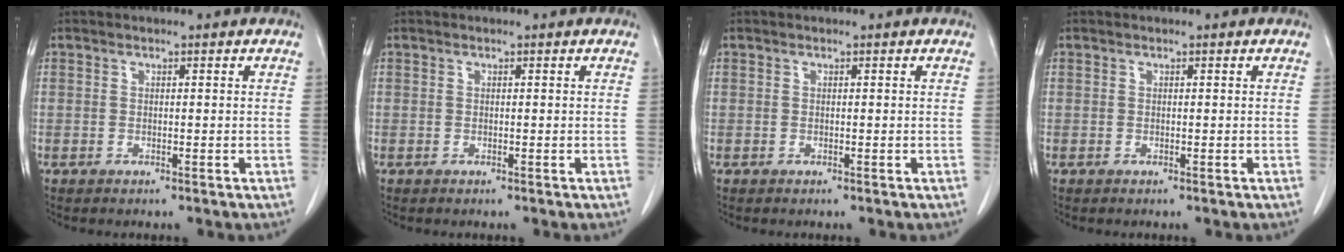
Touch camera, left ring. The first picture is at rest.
{"total": 0.0}
{"total": 0.0}
{"total": 0.0}